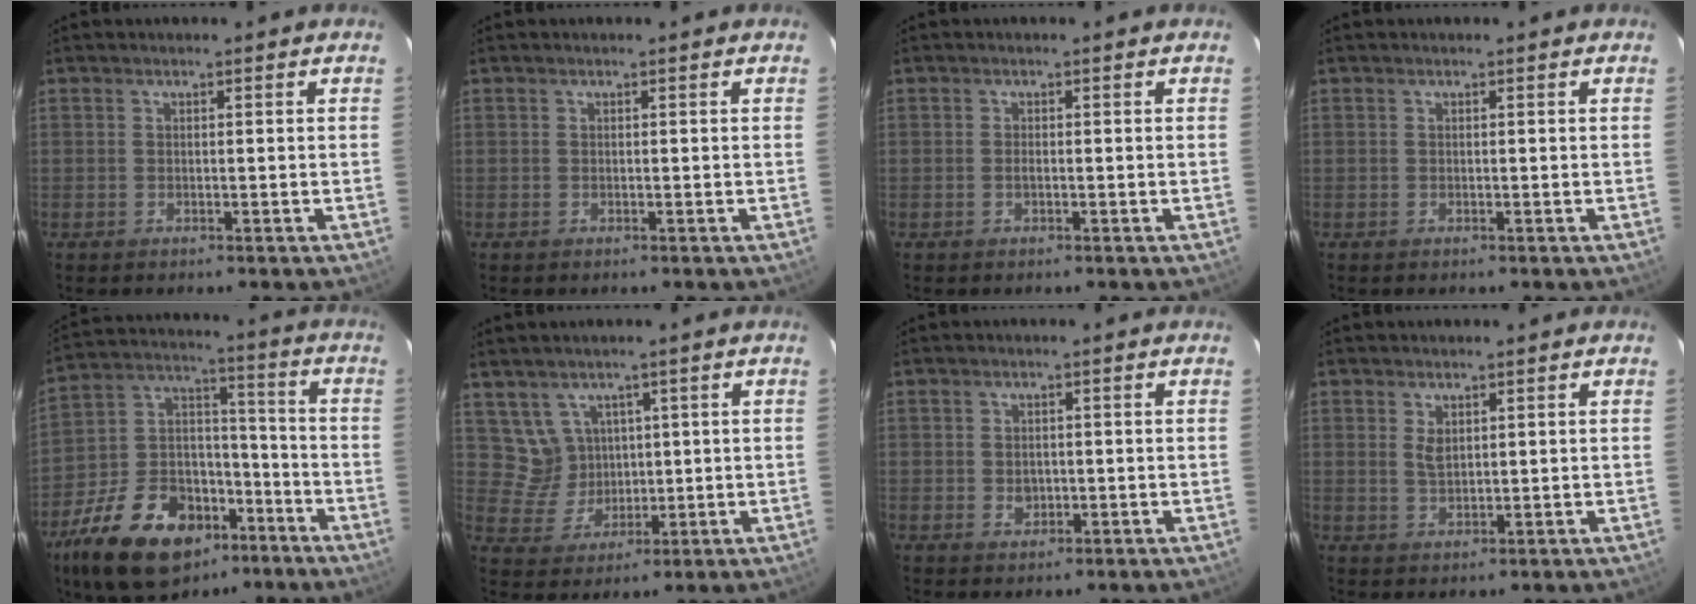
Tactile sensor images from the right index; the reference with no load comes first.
{"total": 0.0}
{"total": 0.5, "force": [-0.1, 0.0, 0.5], "torque": [-0.008, 0.000, -0.003]}
{"total": 0.0}
{"total": 23.6, "force": [-13.9, 13.6, 13.2], "torque": [-0.273, 0.027, -0.219]}
{"total": 5.9, "force": [2.7, 5.2, 0.7], "torque": [-0.016, 0.009, 0.067]}
{"total": 2.1, "force": [-0.2, 1.8, 1.0], "torque": [-0.014, 0.001, -0.002]}
{"total": 2.4, "force": [0.9, 1.4, 1.8], "torque": [-0.031, 0.001, 0.018]}